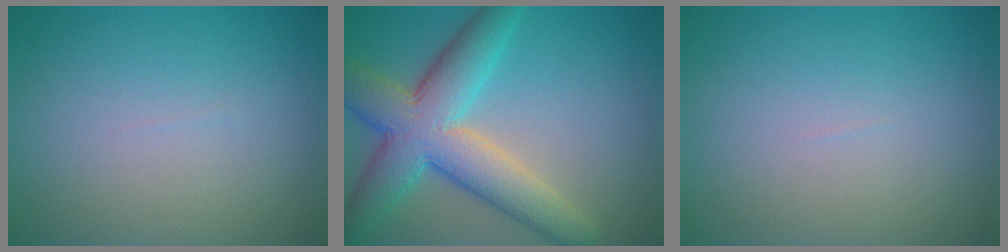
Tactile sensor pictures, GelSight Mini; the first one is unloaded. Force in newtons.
{"total": 8.9, "press": 8.9, "slide": 0.4}
{"total": 0.0}